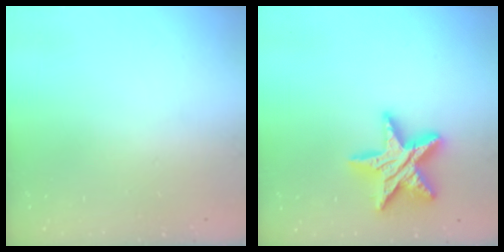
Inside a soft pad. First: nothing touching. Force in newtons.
{"total": 17.4, "press": 17.3, "slide": 1.1}